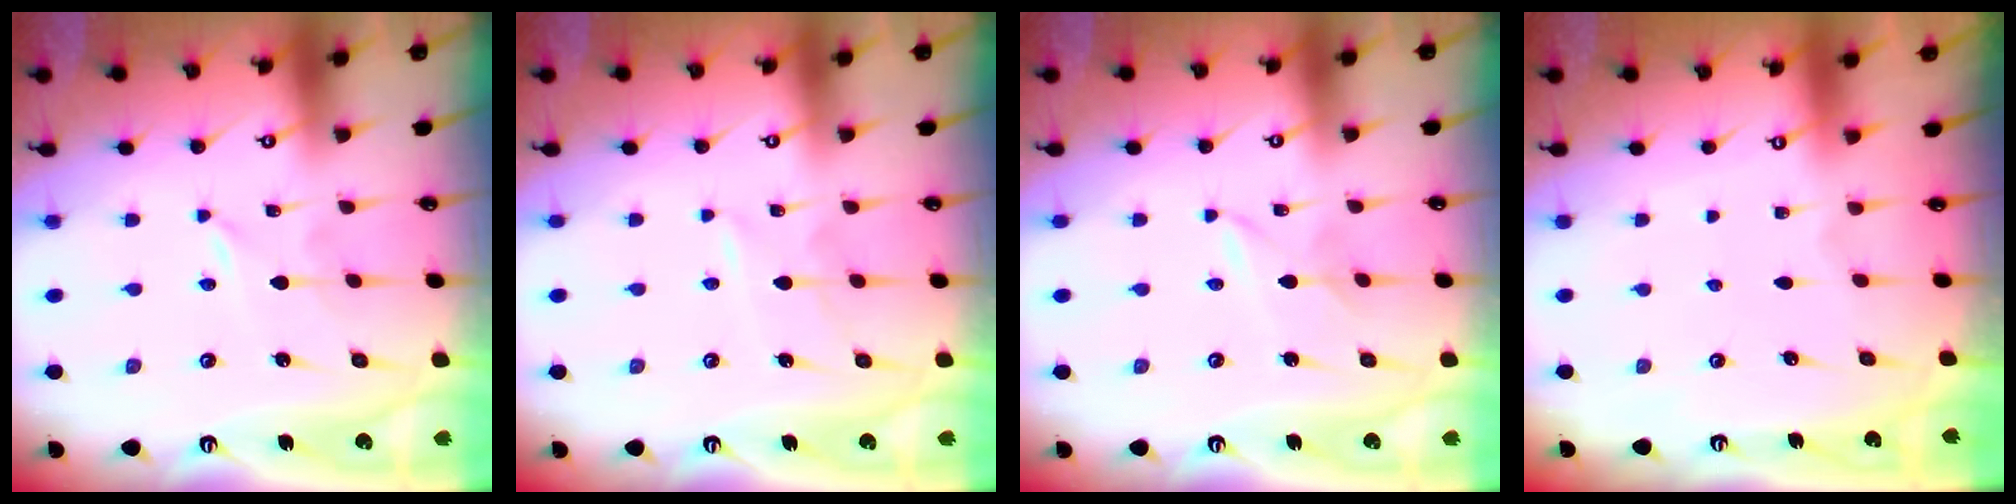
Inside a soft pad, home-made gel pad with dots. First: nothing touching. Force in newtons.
{"total": 4.2, "press": 4.2, "slide": 0.4}
{"total": 1.4, "press": 1.4, "slide": 0.2}
{"total": 0.0}